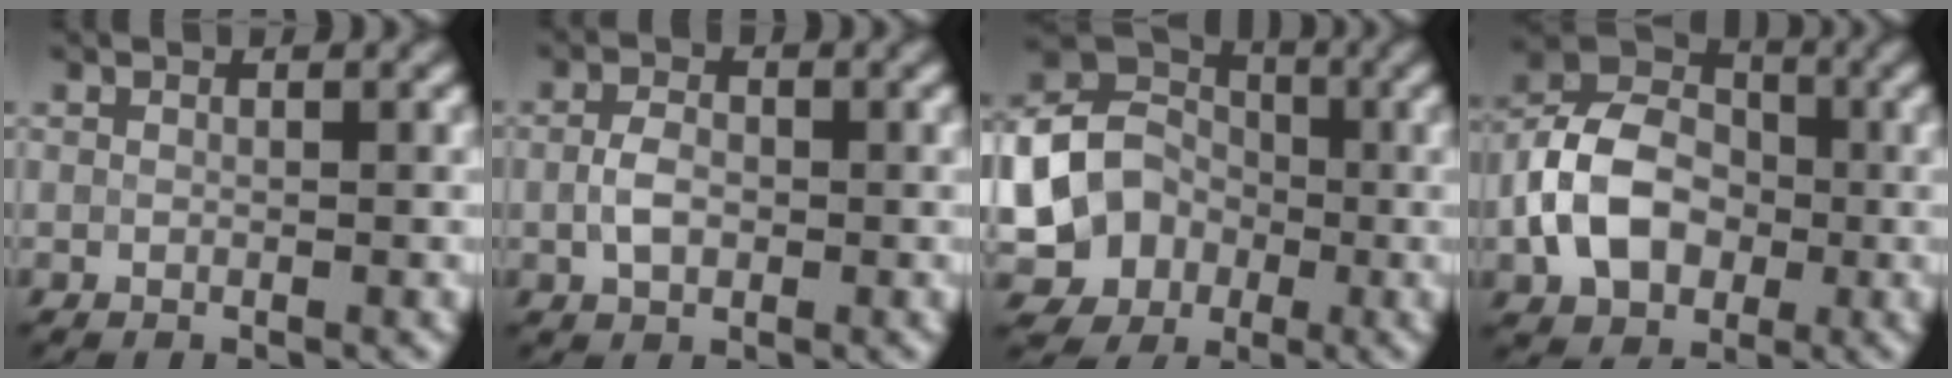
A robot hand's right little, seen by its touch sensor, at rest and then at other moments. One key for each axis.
{"total": 2.2, "fx": -0.2, "fy": 1.5, "fz": 1.6, "tx": -0.035, "ty": -0.001, "tz": -0.005}
{"total": 12.4, "fx": -2.9, "fy": 11.3, "fz": 4.3, "tx": -0.105, "ty": -0.008, "tz": -0.066}
{"total": 7.3, "fx": -1.6, "fy": 5.4, "fz": 4.7, "tx": -0.085, "ty": 0.008, "tz": -0.039}